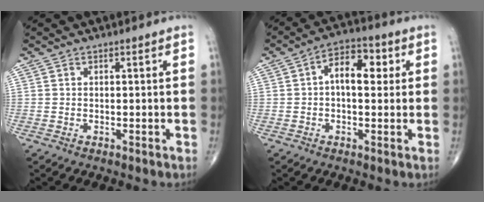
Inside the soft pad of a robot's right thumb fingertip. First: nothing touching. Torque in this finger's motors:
{"motor_torque": [0.00, 0.28, 0.35, 0.19, 0.03]}